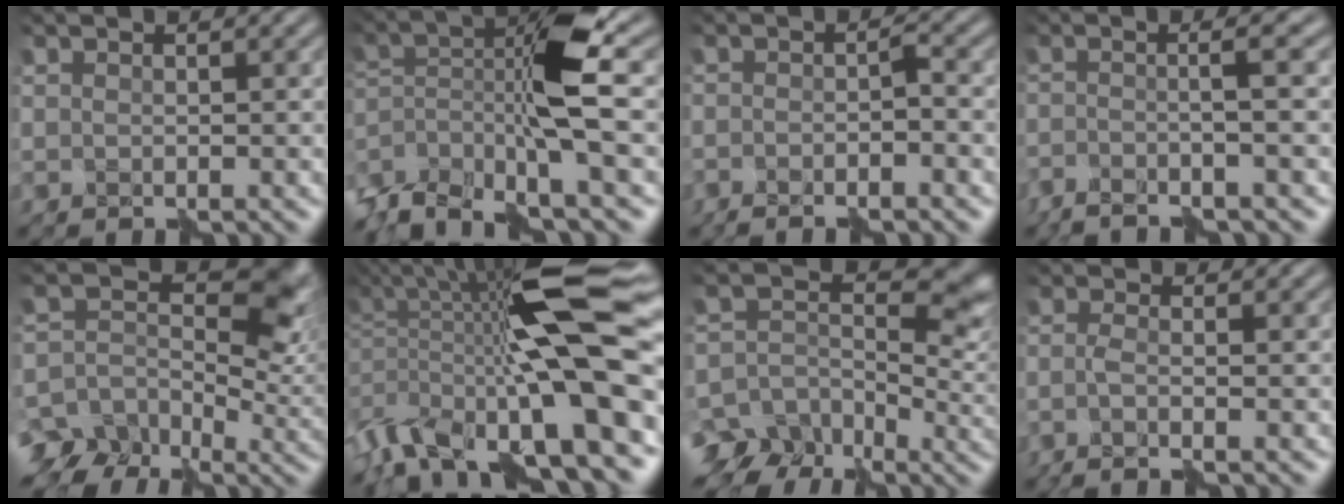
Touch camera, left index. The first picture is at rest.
{"total": 10.1, "force": [-5.1, 2.4, 8.4], "torque": [-0.157, 0.011, -0.108]}
{"total": 1.5, "force": [-0.9, -0.3, 1.2], "torque": [-0.022, 0.006, -0.016]}
{"total": 3.9, "force": [-1.4, 0.1, 3.7], "torque": [-0.040, 0.006, -0.041]}
{"total": 13.6, "force": [-1.8, 10.6, 8.4], "torque": [-0.162, -0.011, -0.022]}
{"total": 17.5, "force": [-1.8, 5.8, 16.4], "torque": [-0.288, 0.011, -0.032]}
{"total": 14.2, "force": [-3.9, 11.0, 8.1], "torque": [-0.159, 0.003, -0.063]}
{"total": 1.5, "force": [-0.6, -0.3, 1.3], "torque": [-0.030, 0.005, -0.015]}